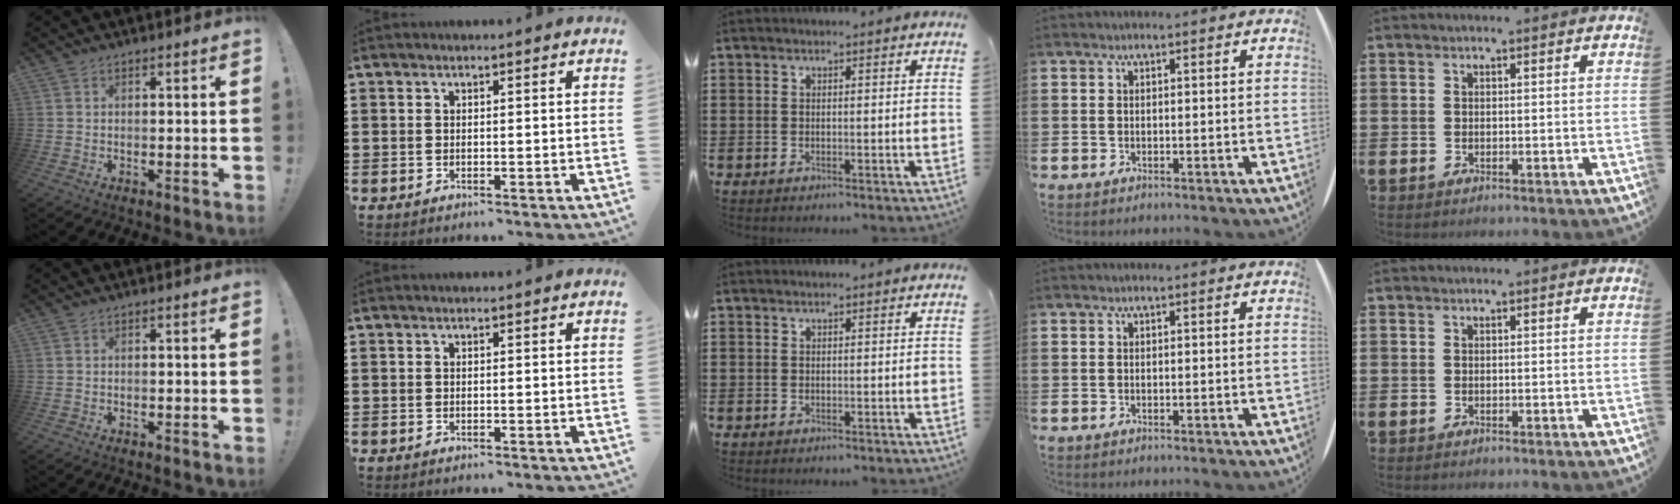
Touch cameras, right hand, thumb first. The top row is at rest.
{}